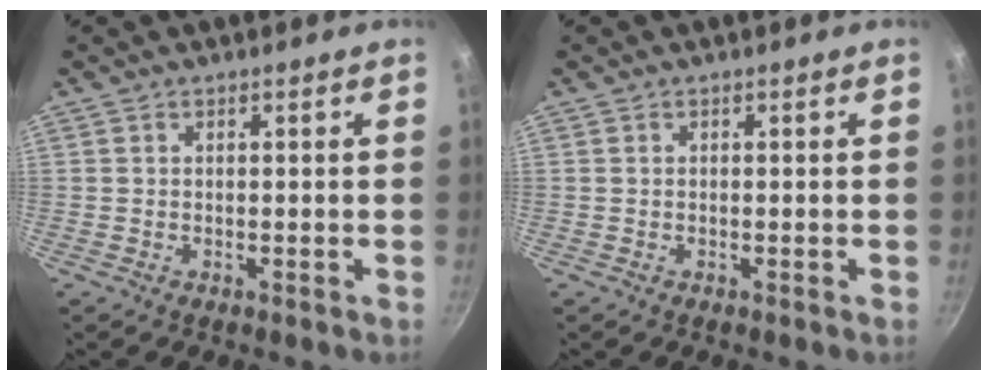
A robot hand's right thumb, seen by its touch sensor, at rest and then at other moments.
{"total": 0.0}